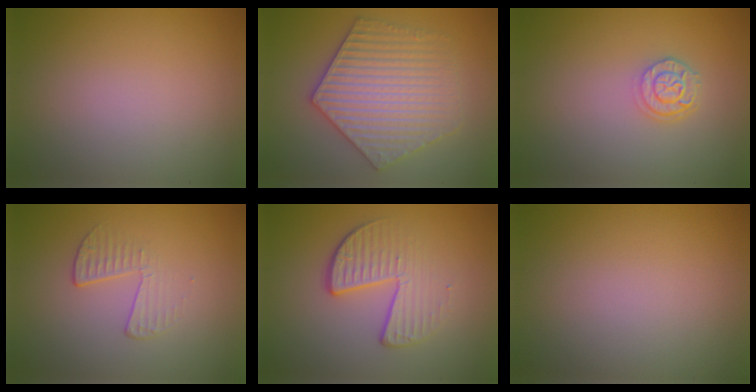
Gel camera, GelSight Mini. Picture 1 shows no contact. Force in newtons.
{"total": 6.2, "press": 6.1, "slide": 1.0}
{"total": 2.4, "press": 2.0, "slide": 1.3}
{"total": 1.9, "press": 0.7, "slide": 1.8}
{"total": 4.1, "press": 2.8, "slide": 2.9}
{"total": 0.0}